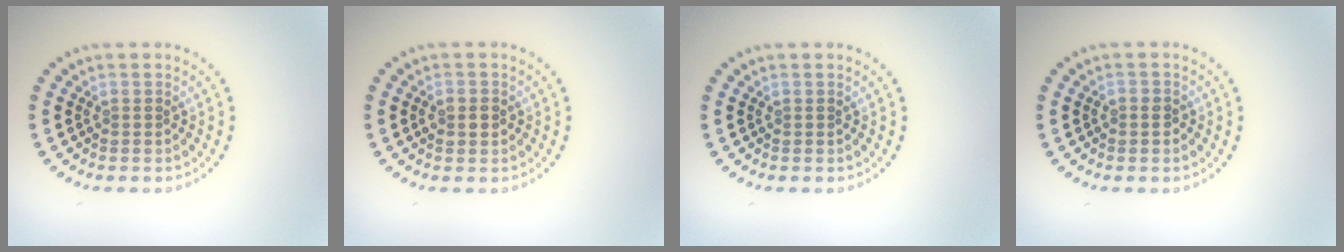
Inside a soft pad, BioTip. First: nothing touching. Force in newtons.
{"total": 1.9, "press": 1.9, "slide": 0.1}
{"total": 0.0}
{"total": 0.6, "press": 0.6, "slide": 0.2}